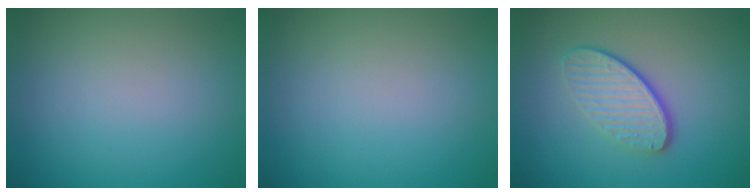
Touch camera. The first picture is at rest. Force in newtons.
{"total": 0.0}
{"total": 4.2, "press": 3.1, "slide": 2.8}